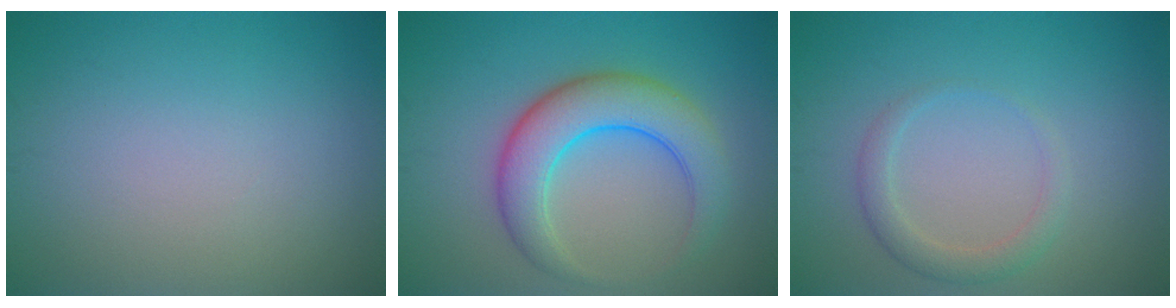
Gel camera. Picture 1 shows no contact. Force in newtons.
{"total": 6.2, "press": 6.2, "slide": 0.2}
{"total": 2.0, "press": 2.0, "slide": 0.2}